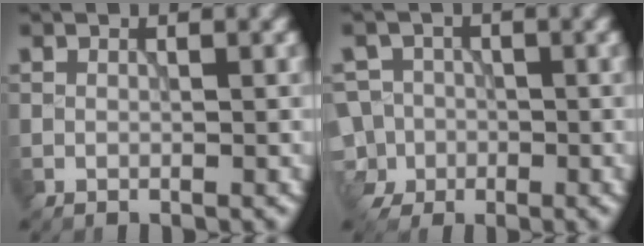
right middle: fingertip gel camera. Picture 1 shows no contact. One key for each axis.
{"total": 6.6, "fx": -3.6, "fy": 5.2, "fz": 2.0, "tx": -0.037, "ty": -0.011, "tz": -0.076}